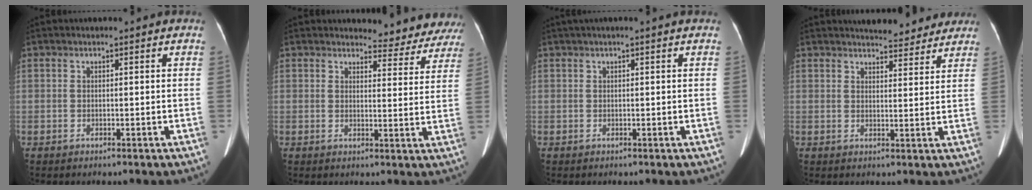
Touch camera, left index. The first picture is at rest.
{"total": 10.0, "force": [9.6, 2.6, 0.3], "torque": [0.029, -0.032, 0.081]}
{"total": 1.0, "force": [0.7, -0.1, 0.7], "torque": [-0.014, 0.027, 0.015]}
{"total": 8.6, "force": [8.0, 2.2, 2.3], "torque": [-0.023, 0.001, 0.091]}